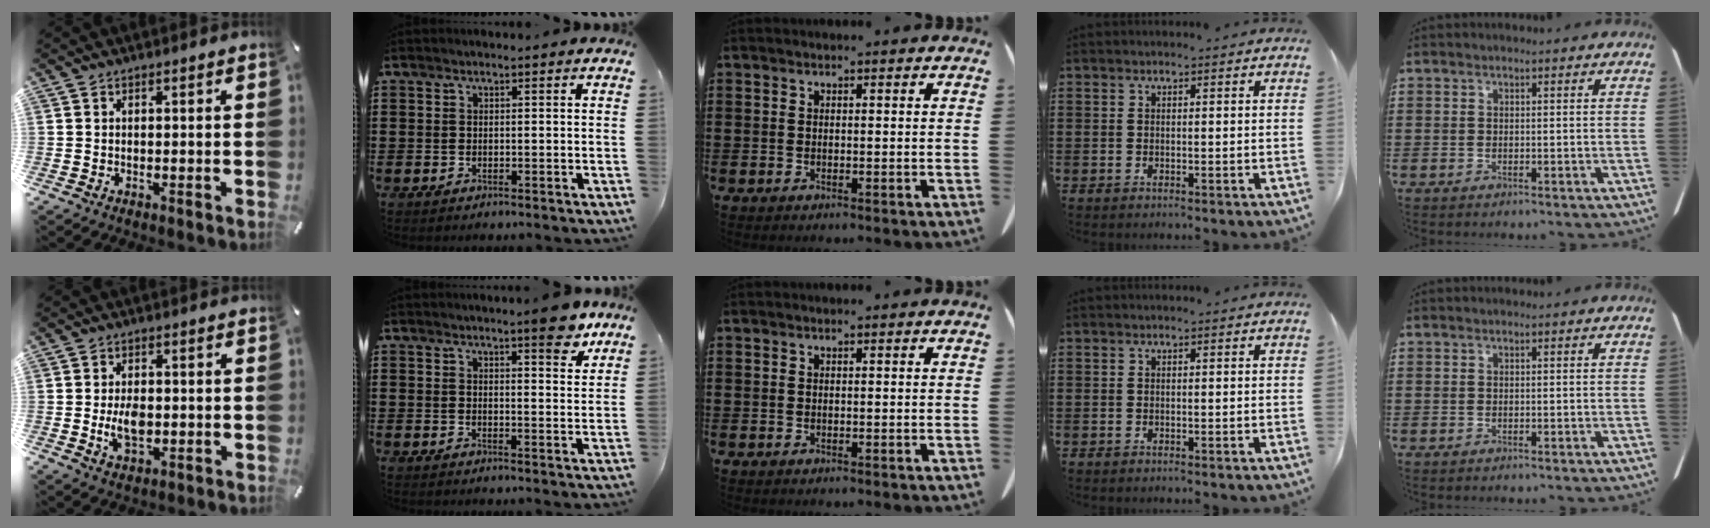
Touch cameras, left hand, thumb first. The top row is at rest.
{"thumb": {"total": 6.6, "force": [-0.8, 4.0, 5.1], "torque": [-0.107, -0.006, -0.018]}, "index": {"total": 6.0, "force": [4.8, 0.9, 3.5], "torque": [-0.049, -0.020, 0.078]}}